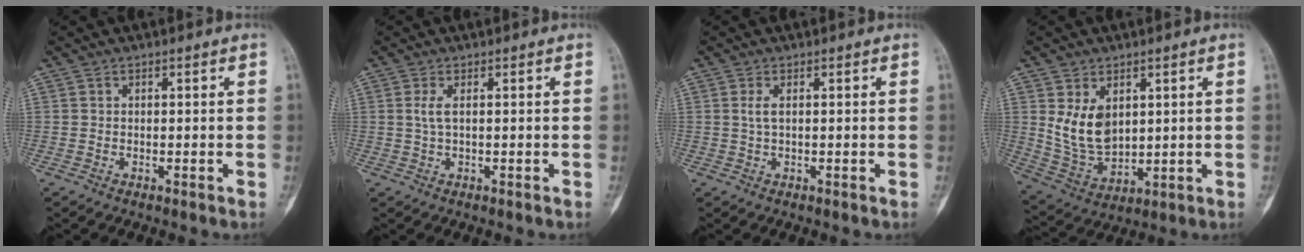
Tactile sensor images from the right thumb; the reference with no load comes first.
{"total": 2.1, "force": [0.4, 0.7, 1.9], "torque": [-0.043, 0.003, 0.011]}
{"total": 1.6, "force": [0.4, 0.6, 1.4], "torque": [-0.030, 0.003, 0.009]}
{"total": 9.8, "force": [2.6, 6.6, 6.8], "torque": [-0.102, -0.021, 0.074]}